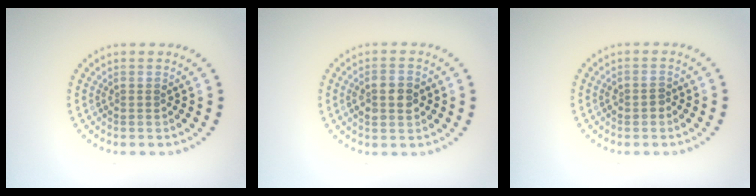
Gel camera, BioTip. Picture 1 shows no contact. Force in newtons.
{"total": 2.4, "press": 2.4, "slide": 0.2}
{"total": 1.1, "press": 1.1, "slide": 0.2}